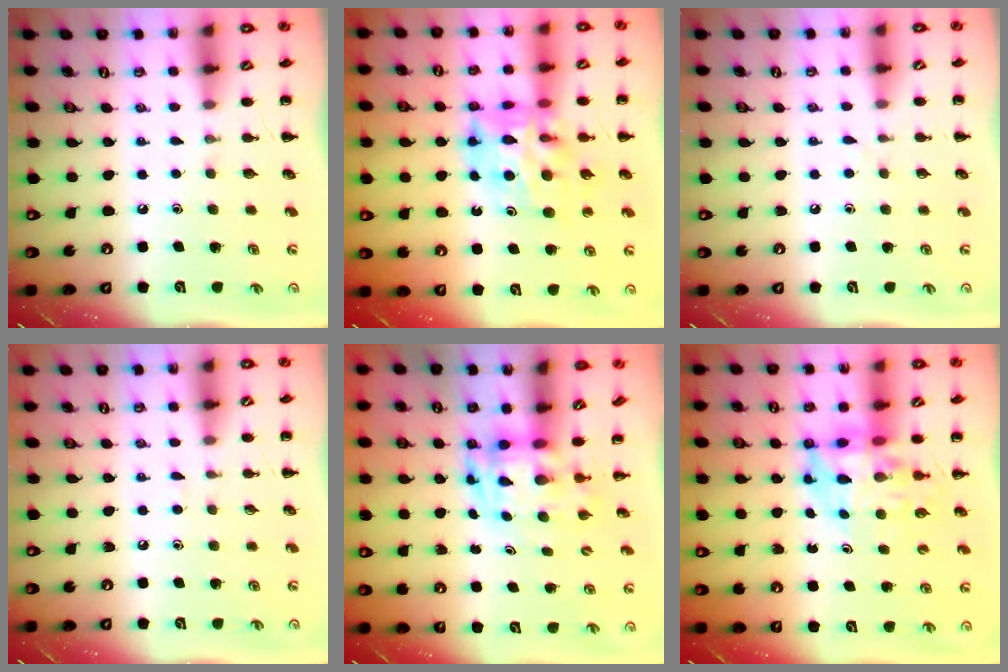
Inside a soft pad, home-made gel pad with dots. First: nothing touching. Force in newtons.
{"total": 13.5, "press": 12.9, "slide": 4.0}
{"total": 2.8, "press": 2.6, "slide": 1.0}
{"total": 3.0, "press": 2.8, "slide": 1.2}
{"total": 3.6, "press": 3.5, "slide": 0.7}
{"total": 9.0, "press": 8.5, "slide": 3.0}